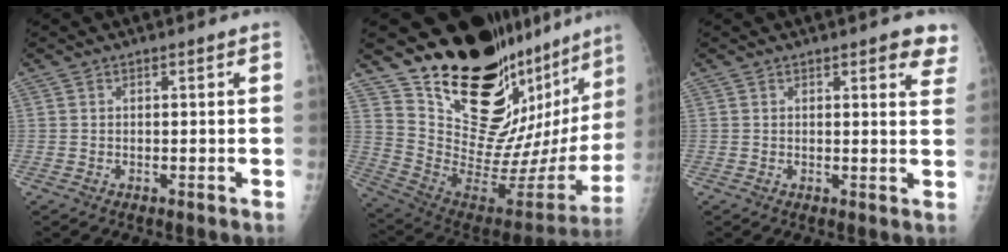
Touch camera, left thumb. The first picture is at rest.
{"total": 28.7, "force": [22.5, 10.3, 14.4], "torque": [-0.192, -0.191, 0.336]}
{"total": 5.2, "force": [3.6, 1.7, 3.4], "torque": [-0.011, -0.013, 0.029]}